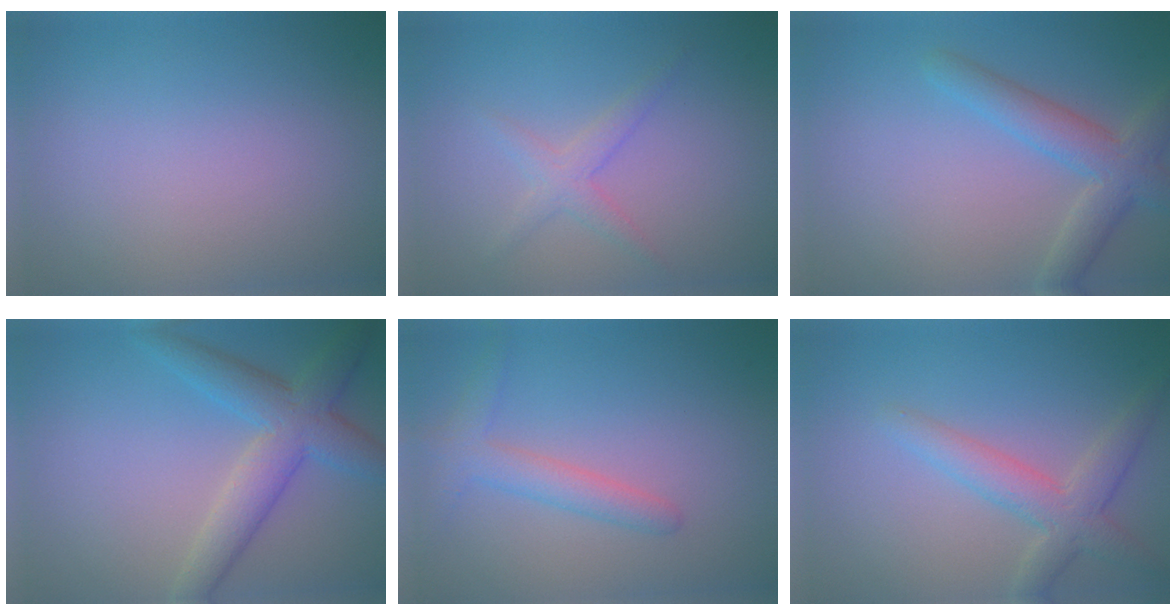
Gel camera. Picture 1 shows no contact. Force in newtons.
{"total": 1.9, "press": 1.9, "slide": 0.1}
{"total": 4.1, "press": 4.1, "slide": 0.2}
{"total": 5.3, "press": 5.3, "slide": 0.2}
{"total": 2.1, "press": 2.1, "slide": 0.2}
{"total": 3.7, "press": 3.7, "slide": 0.3}